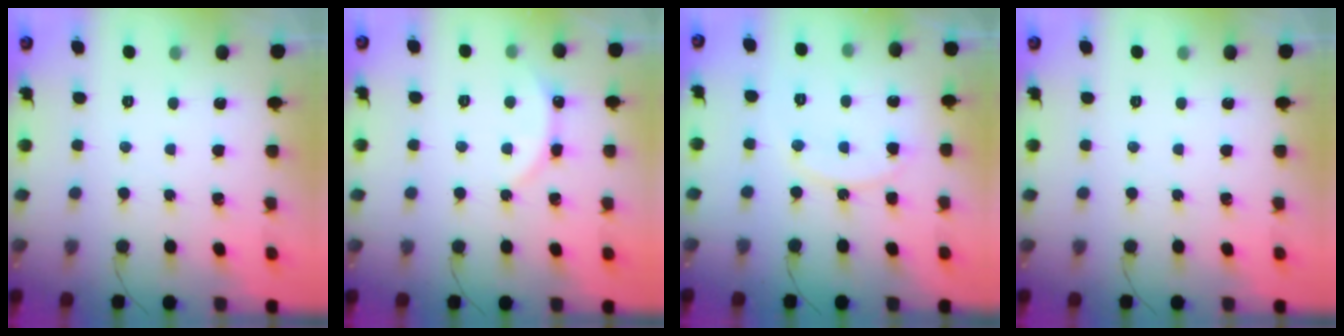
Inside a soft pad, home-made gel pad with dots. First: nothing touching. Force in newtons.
{"total": 2.9, "press": 2.9, "slide": 0.3}
{"total": 12.5, "press": 12.4, "slide": 0.9}
{"total": 0.0}